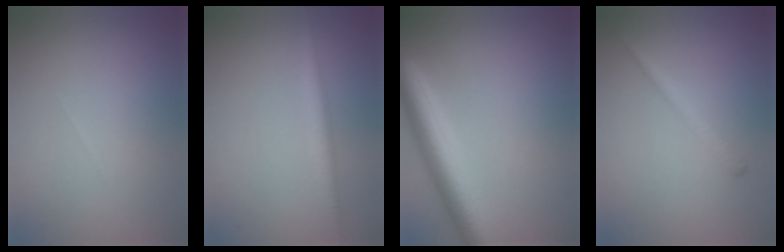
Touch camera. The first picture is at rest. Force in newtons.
{"total": 2.5, "press": 2.5, "slide": 0.0}
{"total": 6.1, "press": 6.1, "slide": 0.3}
{"total": 1.6, "press": 1.6, "slide": 0.0}